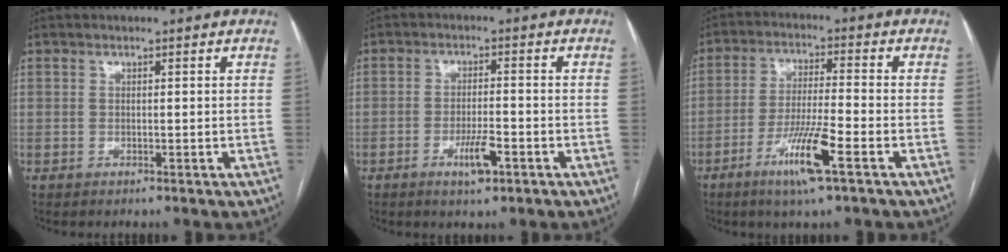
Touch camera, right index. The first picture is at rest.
{"total": 4.4, "force": [-2.0, 1.0, 3.7], "torque": [-0.070, -0.001, -0.033]}
{"total": 9.3, "force": [-4.6, 0.0, 8.1], "torque": [-0.156, -0.014, -0.086]}